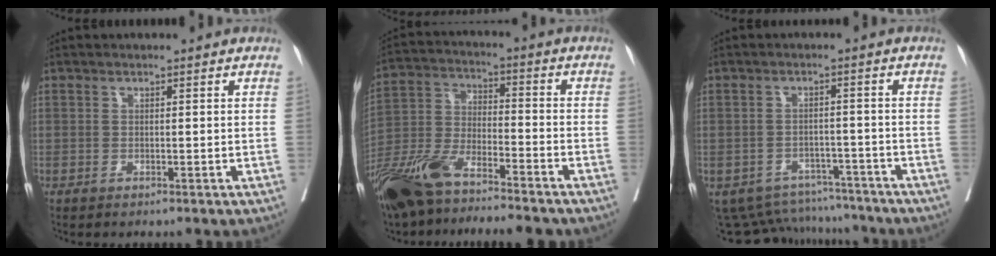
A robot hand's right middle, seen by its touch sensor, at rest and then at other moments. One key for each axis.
{"total": 17.6, "fx": -14.0, "fy": 4.0, "fz": 10.0, "tx": -0.230, "ty": -0.022, "tz": -0.255}
{"total": 9.6, "fx": -8.9, "fy": 3.6, "fz": 0.7, "tx": -0.015, "ty": 0.022, "tz": -0.113}